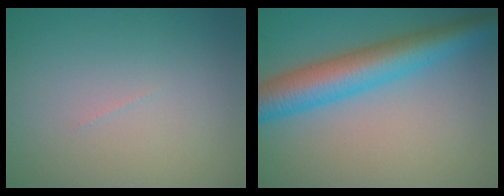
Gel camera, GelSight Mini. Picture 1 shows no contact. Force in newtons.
{"total": 7.1, "press": 7.1, "slide": 0.1}